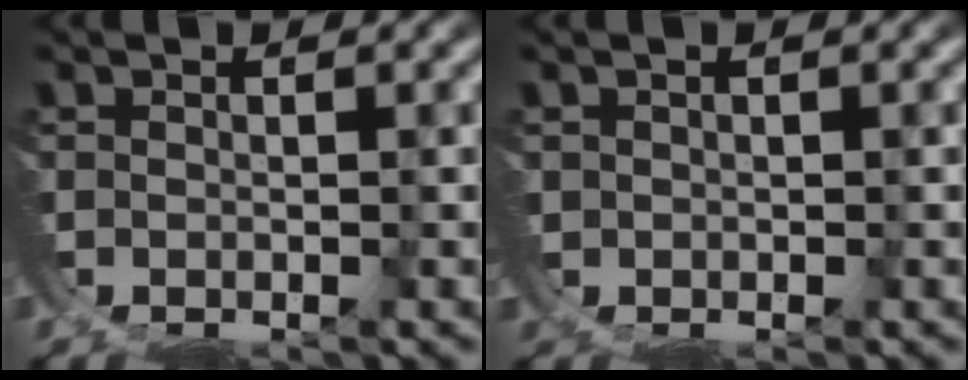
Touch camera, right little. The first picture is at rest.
{"total": 0.9, "force": [0.2, 0.8, -0.4], "torque": [0.001, -0.001, 0.006]}